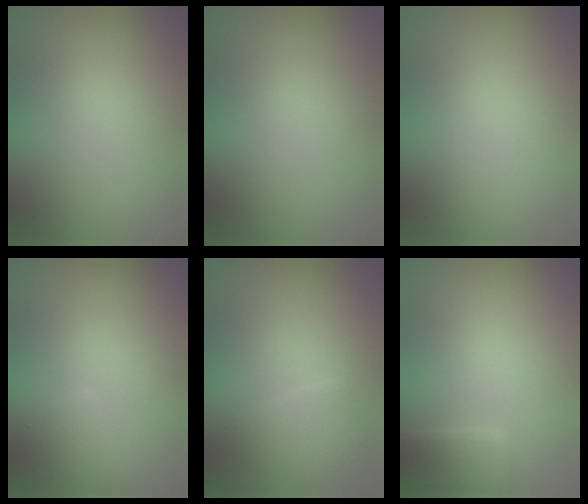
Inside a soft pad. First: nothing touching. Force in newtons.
{"total": 0.0}
{"total": 0.0}
{"total": 1.6, "press": 1.6, "slide": 0.1}
{"total": 2.3, "press": 2.3, "slide": 0.1}
{"total": 3.1, "press": 3.1, "slide": 0.2}